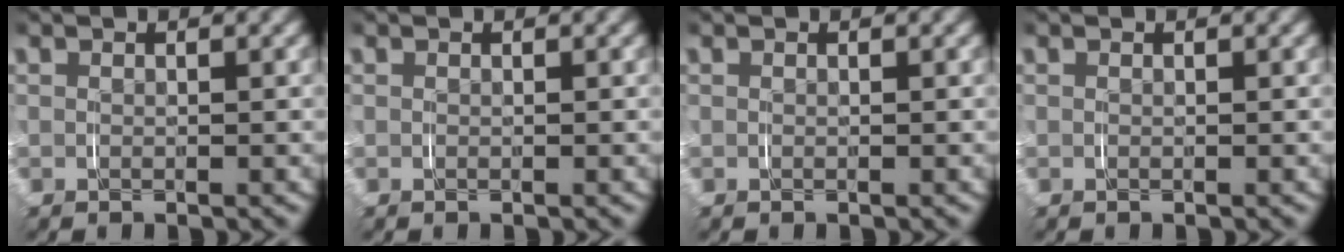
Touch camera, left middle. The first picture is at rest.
{"total": 0.0}
{"total": 0.0}
{"total": 0.0}